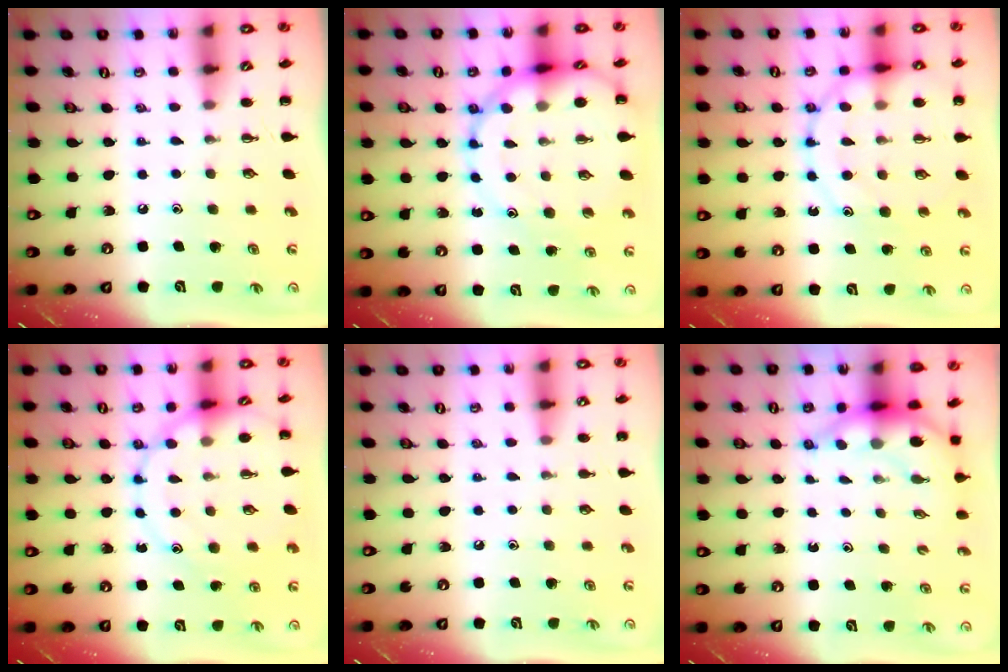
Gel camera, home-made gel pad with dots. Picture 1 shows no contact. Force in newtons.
{"total": 14.6, "press": 14.4, "slide": 2.5}
{"total": 15.7, "press": 15.6, "slide": 1.6}
{"total": 13.0, "press": 12.9, "slide": 1.6}
{"total": 3.3, "press": 3.1, "slide": 1.2}
{"total": 6.1, "press": 6.0, "slide": 0.8}